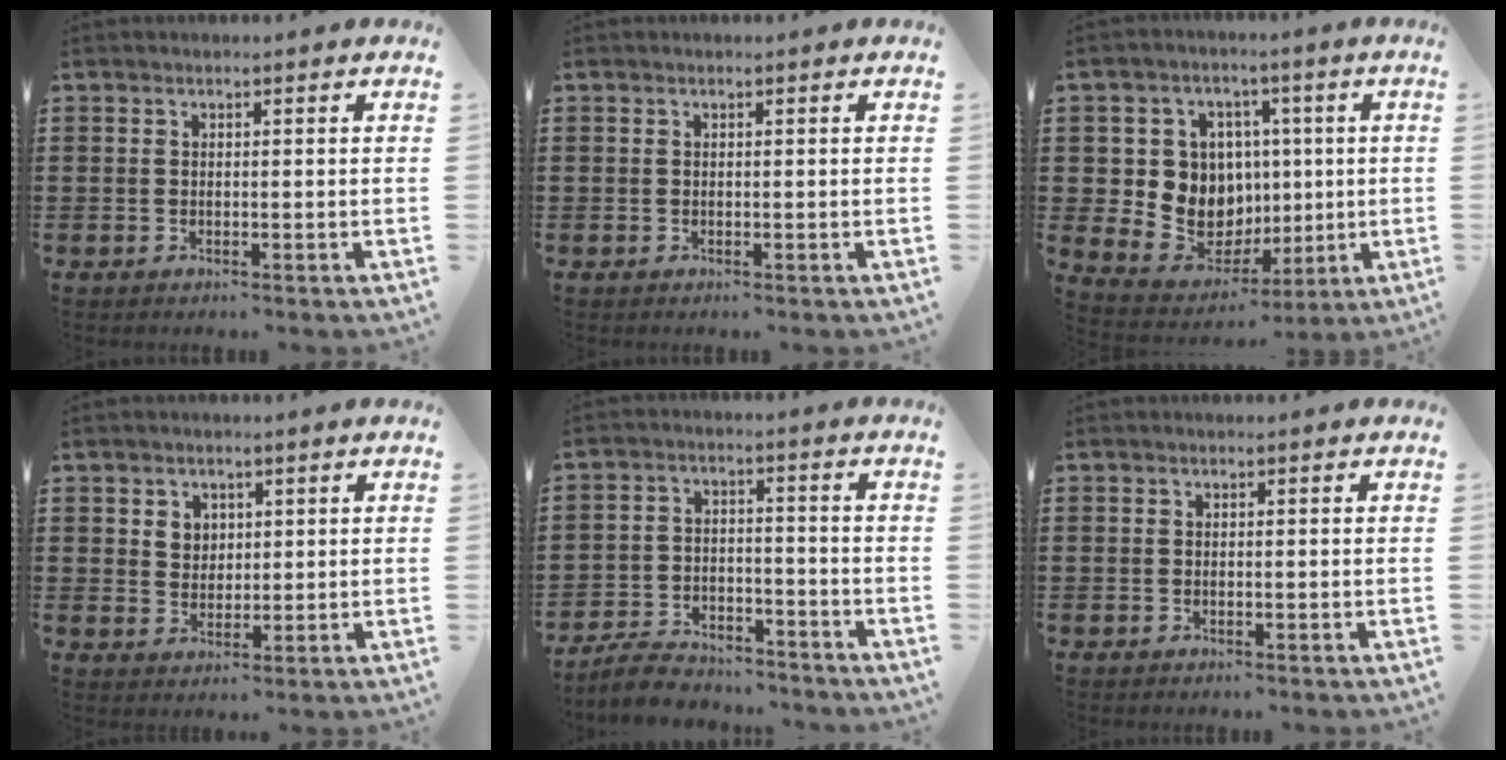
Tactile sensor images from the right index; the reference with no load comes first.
{"total": 0.0}
{"total": 9.3, "force": [0.9, 8.9, 2.6], "torque": [-0.082, -0.008, 0.028]}
{"total": 2.9, "force": [1.5, 2.4, 0.6], "torque": [-0.013, 0.005, 0.026]}
{"total": 5.5, "force": [-5.3, 1.1, 1.1], "torque": [-0.031, 0.008, -0.105]}
{"total": 0.0}